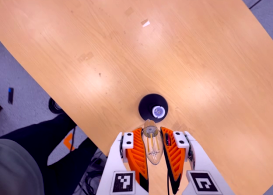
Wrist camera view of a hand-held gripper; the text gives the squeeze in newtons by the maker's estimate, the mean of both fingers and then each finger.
{"total": 20.8, "left": 22.8, "right": 18.8}